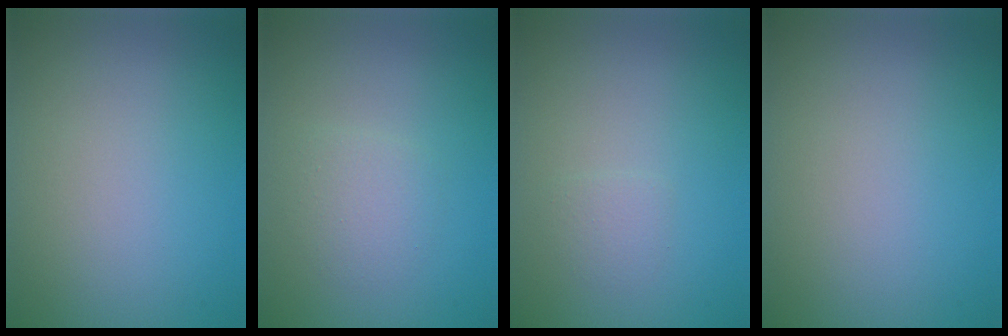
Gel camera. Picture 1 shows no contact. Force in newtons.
{"total": 1.7, "press": 1.7, "slide": 0.1}
{"total": 0.9, "press": 0.9, "slide": 0.1}
{"total": 0.0}